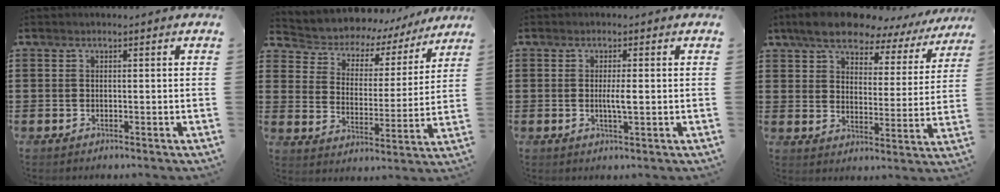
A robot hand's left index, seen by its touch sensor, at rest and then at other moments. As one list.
[{"total": 4.6, "force": [4.4, 1.5, 0.2], "torque": [-0.035, -0.040, 0.068]}, {"total": 2.5, "force": [-0.1, 0.3, 2.5], "torque": [-0.047, -0.005, -0.003]}, {"total": 8.5, "force": [7.4, 2.4, 3.3], "torque": [-0.092, -0.034, 0.130]}]